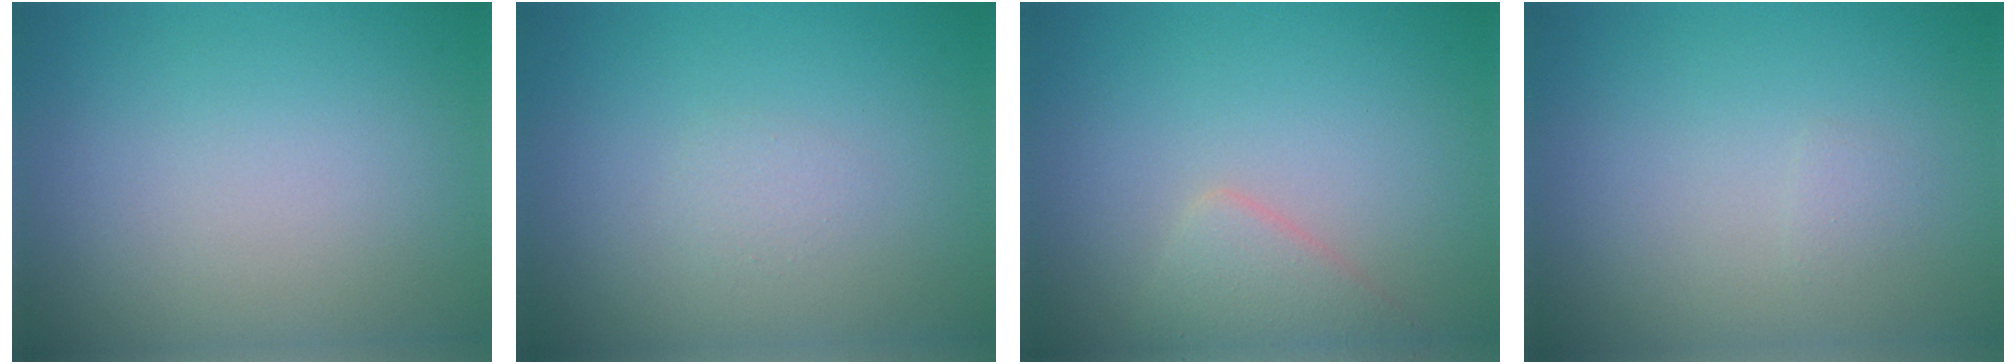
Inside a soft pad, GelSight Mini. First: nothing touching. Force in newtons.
{"total": 0.8, "press": 0.8, "slide": 0.1}
{"total": 2.3, "press": 2.3, "slide": 0.1}
{"total": 0.6, "press": 0.6, "slide": 0.1}